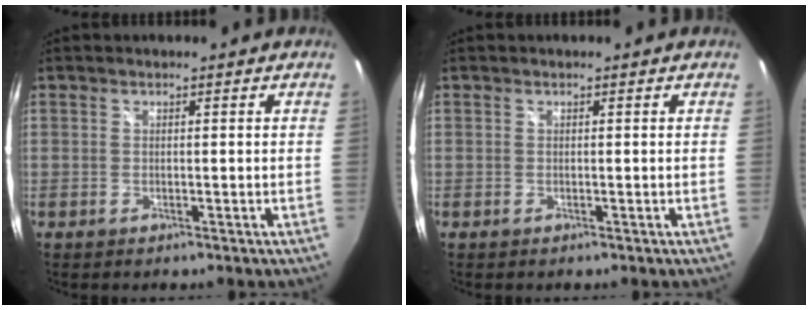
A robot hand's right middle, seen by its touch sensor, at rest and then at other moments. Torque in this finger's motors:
{"motor_torque": [0.00, 0.00, 0.00, 0.00]}